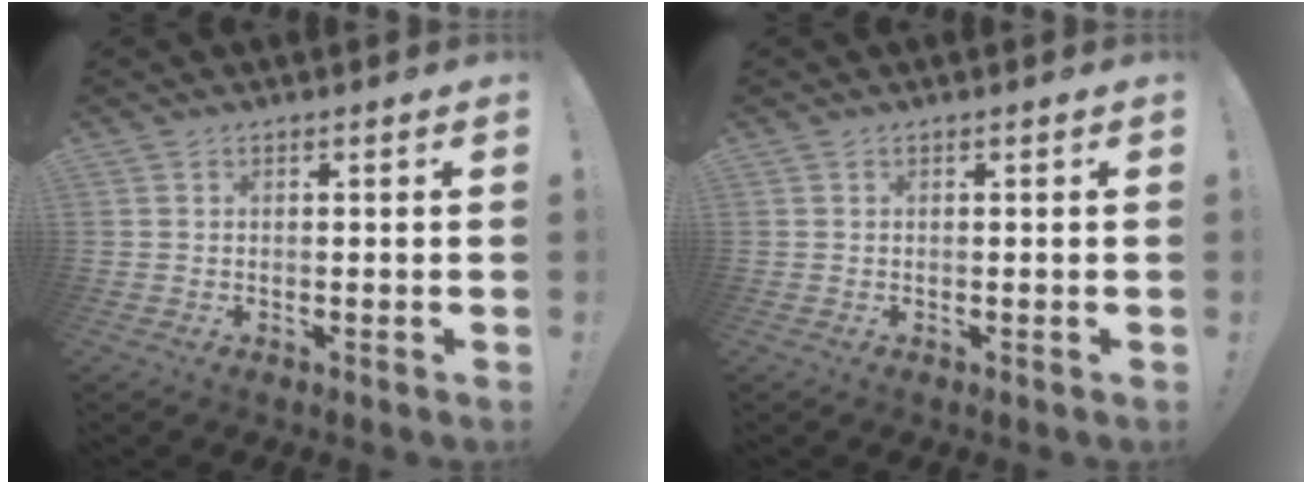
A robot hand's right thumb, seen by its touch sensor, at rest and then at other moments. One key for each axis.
{"total": 0.0}